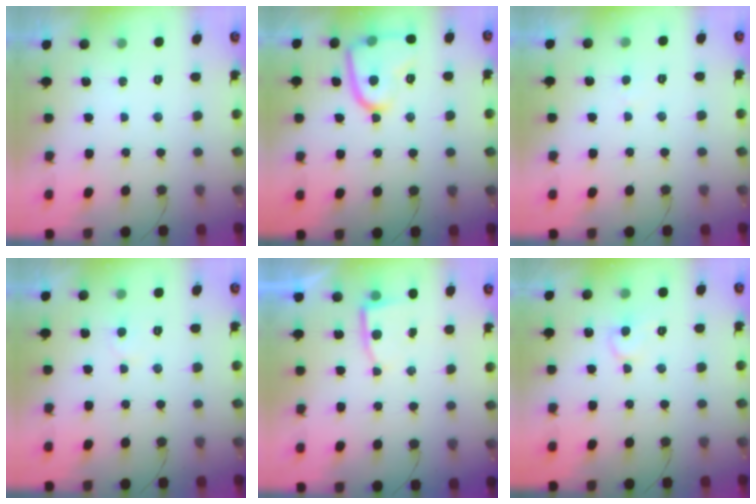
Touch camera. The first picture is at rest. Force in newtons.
{"total": 12.0, "press": 12.0, "slide": 0.6}
{"total": 2.6, "press": 2.6, "slide": 0.2}
{"total": 2.8, "press": 2.8, "slide": 0.1}
{"total": 2.8, "press": 2.8, "slide": 0.3}
{"total": 7.2, "press": 7.1, "slide": 0.6}